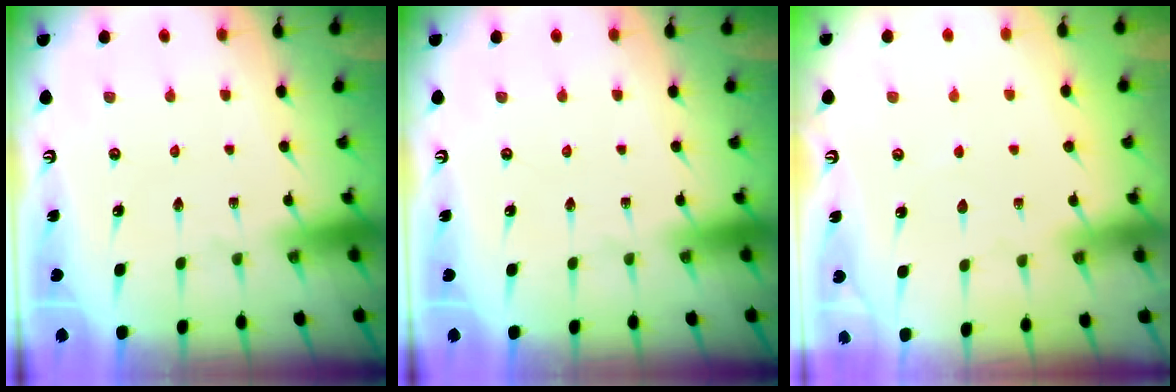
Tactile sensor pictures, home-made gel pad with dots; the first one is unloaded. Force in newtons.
{"total": 0.0}
{"total": 2.5, "press": 2.5, "slide": 0.4}